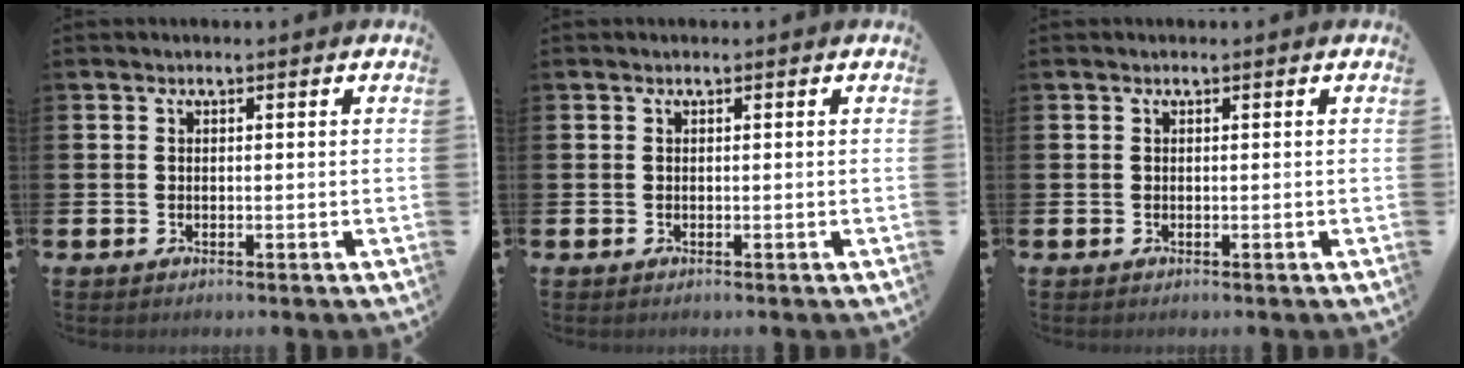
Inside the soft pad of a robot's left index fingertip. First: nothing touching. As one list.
[{"total": 0.0}, {"total": 0.0}]